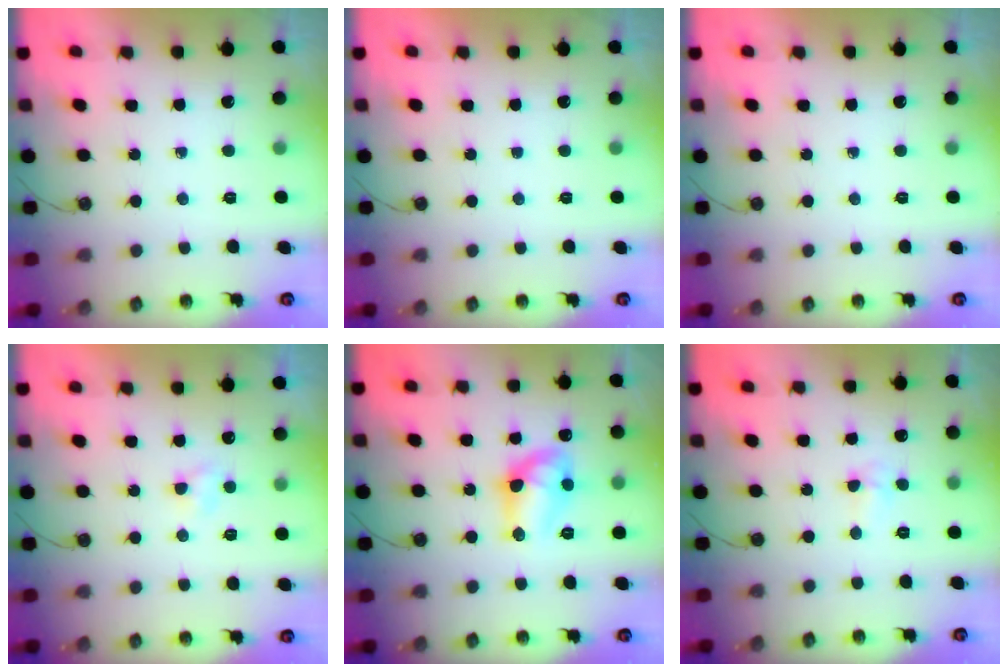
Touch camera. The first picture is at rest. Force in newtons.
{"total": 0.0}
{"total": 0.0}
{"total": 2.9, "press": 2.8, "slide": 0.5}
{"total": 12.7, "press": 12.7, "slide": 0.8}
{"total": 3.0, "press": 2.9, "slide": 0.7}